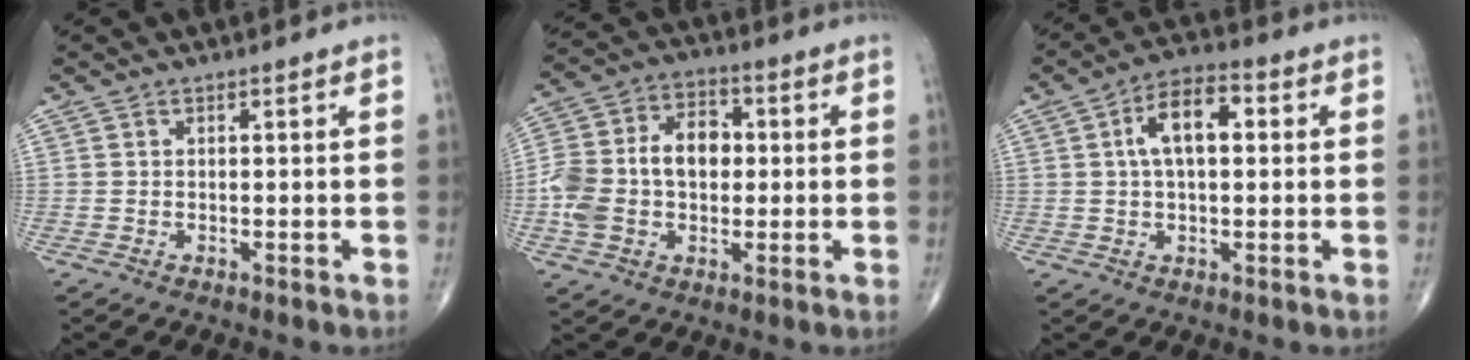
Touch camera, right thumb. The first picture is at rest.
{"total": 15.0, "force": [-0.2, 10.2, 10.9], "torque": [-0.199, 0.037, -0.006]}
{"total": 9.4, "force": [1.8, 4.8, 7.8], "torque": [-0.130, 0.021, 0.024]}